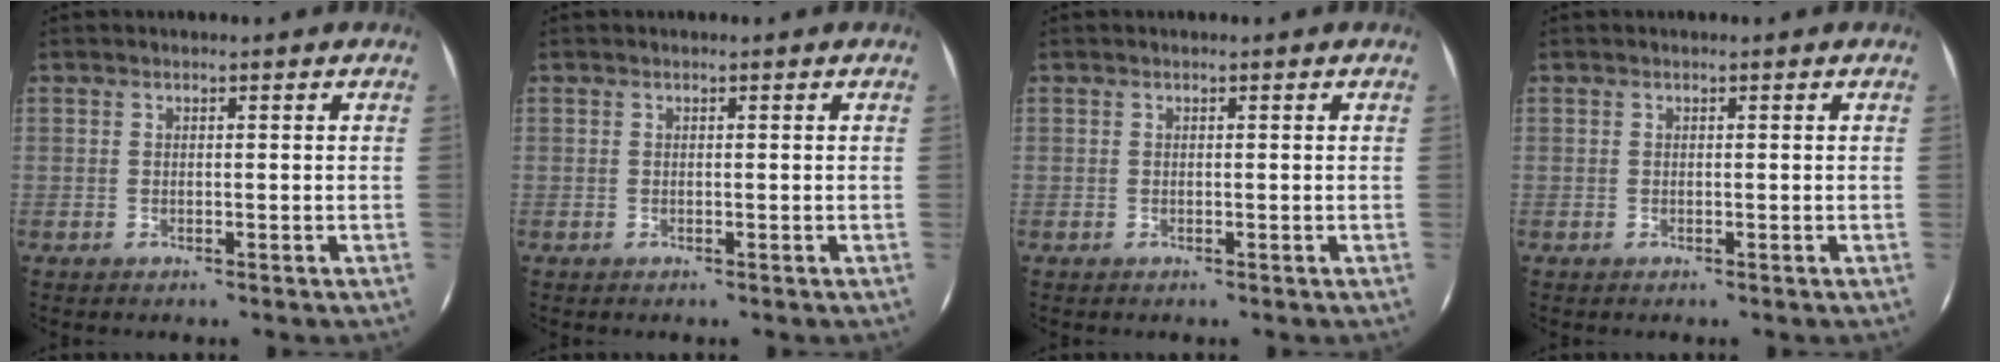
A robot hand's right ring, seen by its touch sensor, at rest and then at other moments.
{"total": 0.0}
{"total": 0.0}
{"total": 0.0}